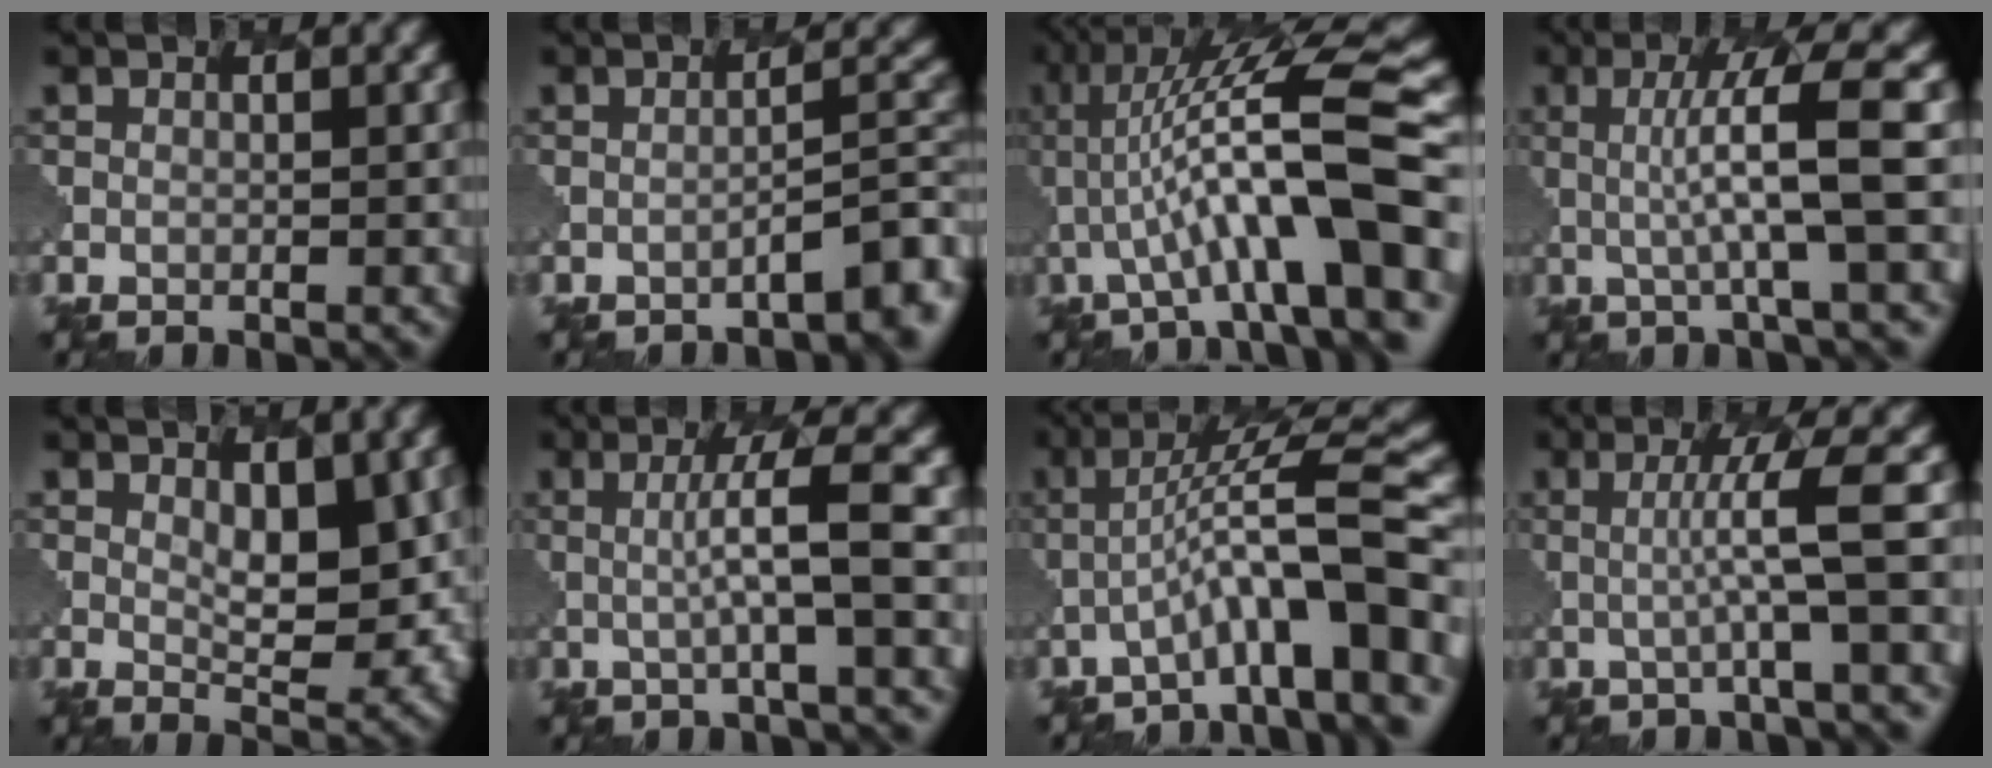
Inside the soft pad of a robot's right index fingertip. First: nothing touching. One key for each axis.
{"total": 3.9, "fx": -2.6, "fy": 0.7, "fz": 2.8, "tx": -0.032, "ty": 0.015, "tz": -0.037}
{"total": 11.8, "fx": -1.0, "fy": 2.4, "fz": 11.5, "tx": -0.186, "ty": 0.032, "tz": -0.015}
{"total": 6.9, "fx": 0.8, "fy": 0.9, "fz": 6.8, "tx": -0.115, "ty": 0.006, "tz": 0.016}
{"total": 5.1, "fx": 1.3, "fy": 2.4, "fz": 4.3, "tx": -0.071, "ty": -0.012, "tz": 0.028}
{"total": 4.7, "fx": 0.6, "fy": 0.5, "fz": 4.6, "tx": -0.080, "ty": 0.003, "tz": 0.006}
{"total": 9.1, "fx": -3.0, "fy": 1.6, "fz": 8.4, "tx": -0.121, "ty": 0.027, "tz": -0.050}
{"total": 4.8, "fx": 0.1, "fy": 0.4, "fz": 4.8, "tx": -0.082, "ty": 0.005, "tz": -0.005}